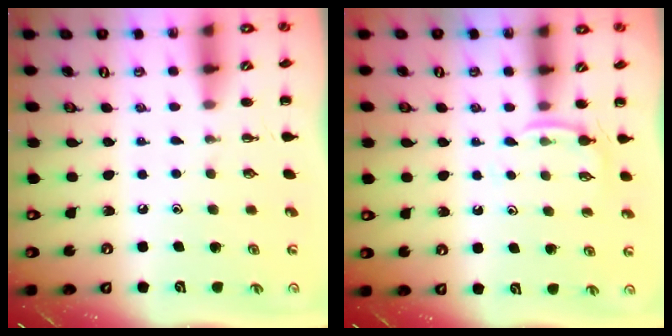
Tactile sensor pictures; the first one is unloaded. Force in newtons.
{"total": 4.6, "press": 4.4, "slide": 1.3}